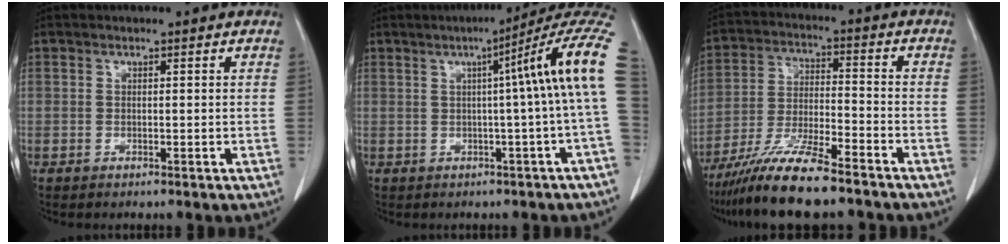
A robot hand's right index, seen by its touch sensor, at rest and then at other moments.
{"total": 11.9, "force": [2.2, -1.7, 11.6], "torque": [-0.132, 0.032, 0.020]}
{"total": 12.5, "force": [-9.9, 1.0, 7.5], "torque": [-0.139, -0.022, -0.177]}